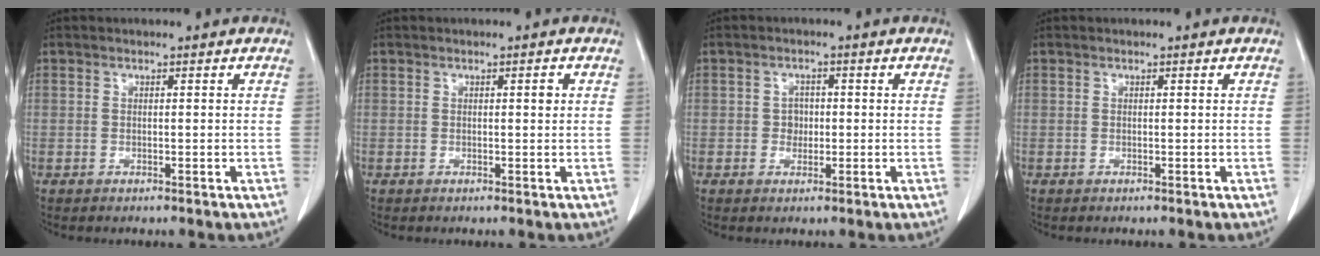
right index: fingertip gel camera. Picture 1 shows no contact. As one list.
[{"total": 0.8, "force": [0.2, 0.2, 0.8], "torque": [-0.012, 0.001, 0.003]}, {"total": 2.2, "force": [-0.1, 1.9, 1.2], "torque": [-0.015, 0.004, -0.001]}, {"total": 0.0}]